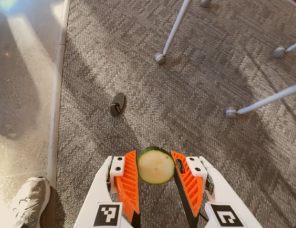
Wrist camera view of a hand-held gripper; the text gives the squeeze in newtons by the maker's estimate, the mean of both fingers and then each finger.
{"total": 8.3, "left": 7.8, "right": 8.8}